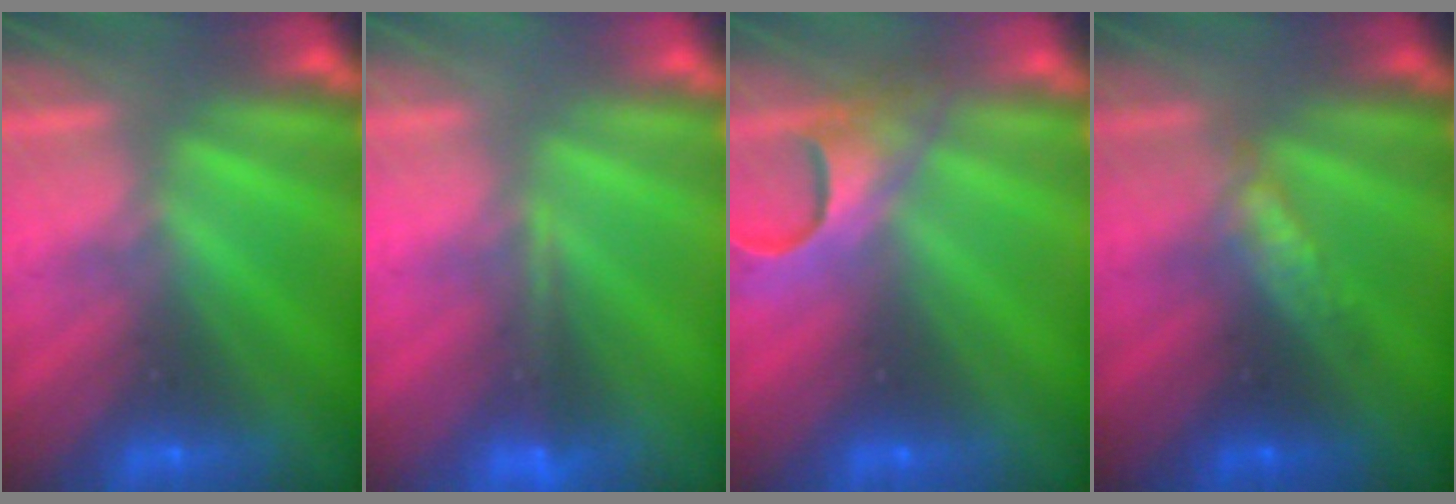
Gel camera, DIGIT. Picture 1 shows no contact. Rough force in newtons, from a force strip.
{"total": 1.3}
{"total": 4.4}
{"total": 2.9}